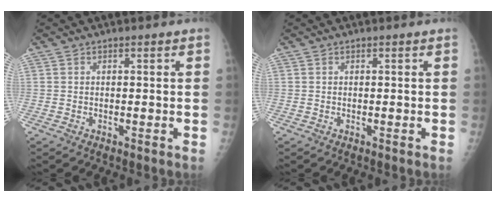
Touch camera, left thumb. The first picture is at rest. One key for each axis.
{"total": 0.0}